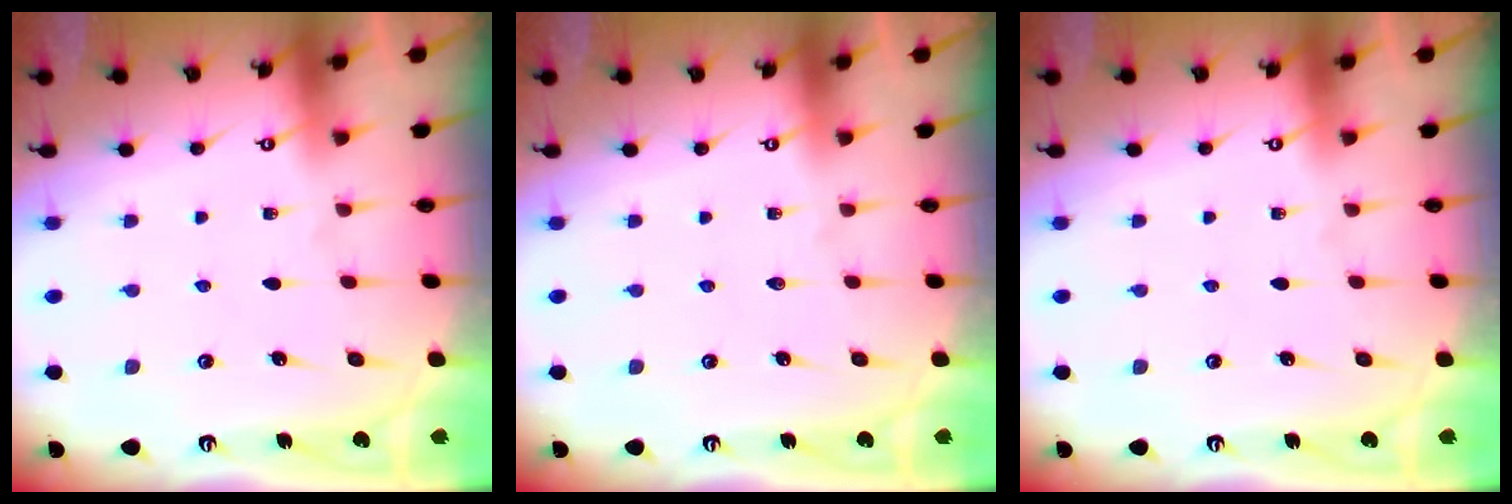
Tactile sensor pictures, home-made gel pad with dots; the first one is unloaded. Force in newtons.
{"total": 0.0}
{"total": 0.0}